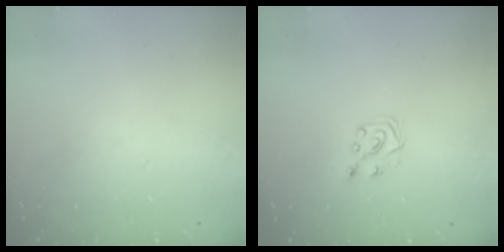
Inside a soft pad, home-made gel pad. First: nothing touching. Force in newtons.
{"total": 7.3, "press": 7.2, "slide": 0.5}